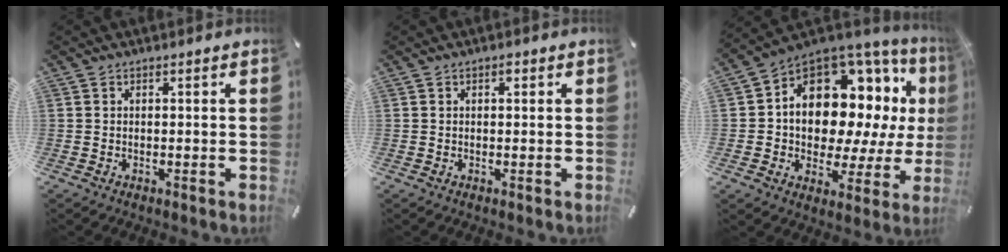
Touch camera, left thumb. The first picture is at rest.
{"total": 1.1, "force": [0.3, 0.7, 0.8], "torque": [-0.008, 0.002, 0.003]}
{"total": 14.8, "force": [4.4, 10.6, 9.3], "torque": [-0.156, -0.057, 0.074]}